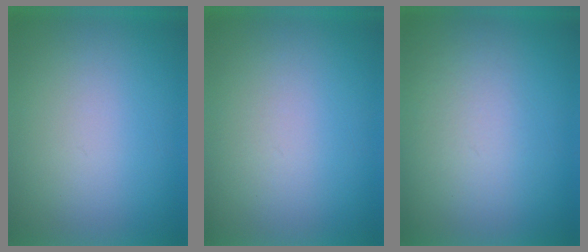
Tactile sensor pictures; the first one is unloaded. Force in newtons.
{"total": 1.2}
{"total": 3.8}